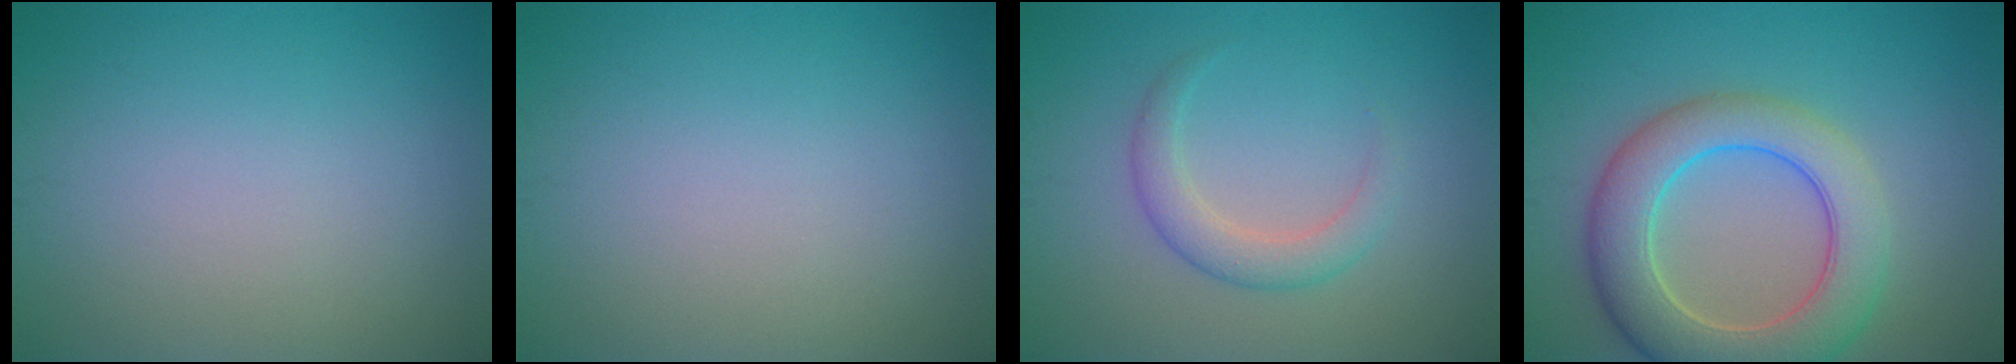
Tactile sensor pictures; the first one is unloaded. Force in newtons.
{"total": 0.0}
{"total": 2.6, "press": 2.6, "slide": 0.1}
{"total": 7.9, "press": 7.8, "slide": 0.5}